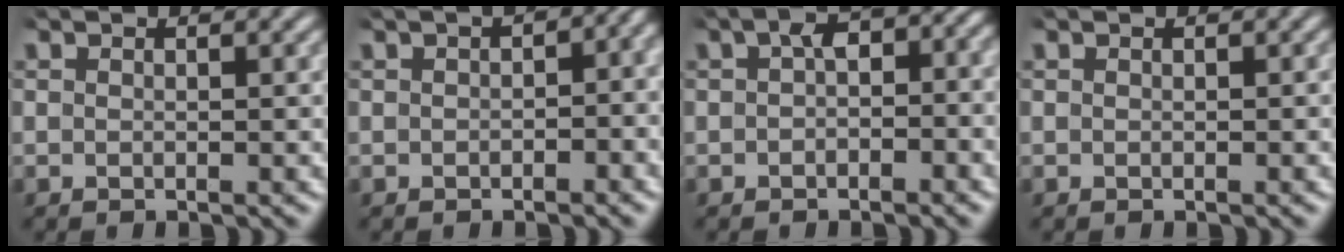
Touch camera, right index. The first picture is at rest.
{"total": 4.0, "force": [0.6, 2.1, 3.3], "torque": [-0.015, 0.027, -0.004]}
{"total": 2.8, "force": [0.0, 1.7, 2.3], "torque": [-0.019, 0.004, 0.000]}
{"total": 0.0}